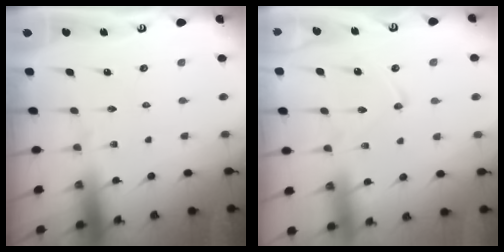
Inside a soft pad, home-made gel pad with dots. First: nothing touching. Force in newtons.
{"total": 6.7, "press": 6.6, "slide": 0.7}